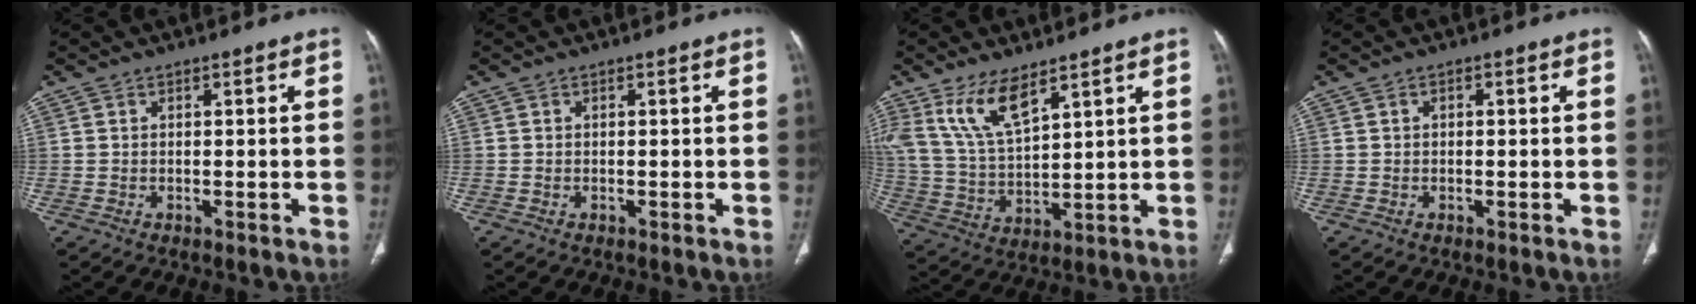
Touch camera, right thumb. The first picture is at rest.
{"total": 0.0}
{"total": 11.2, "force": [7.1, 4.3, 7.6], "torque": [-0.145, -0.030, 0.157]}
{"total": 0.6, "force": [0.1, 0.4, 0.4], "torque": [-0.004, 0.001, -0.001]}